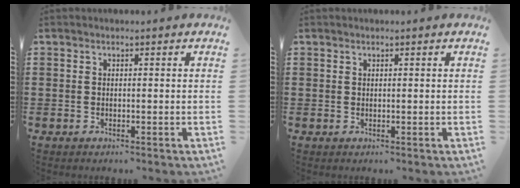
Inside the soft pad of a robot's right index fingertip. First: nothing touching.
{"total": 0.0}